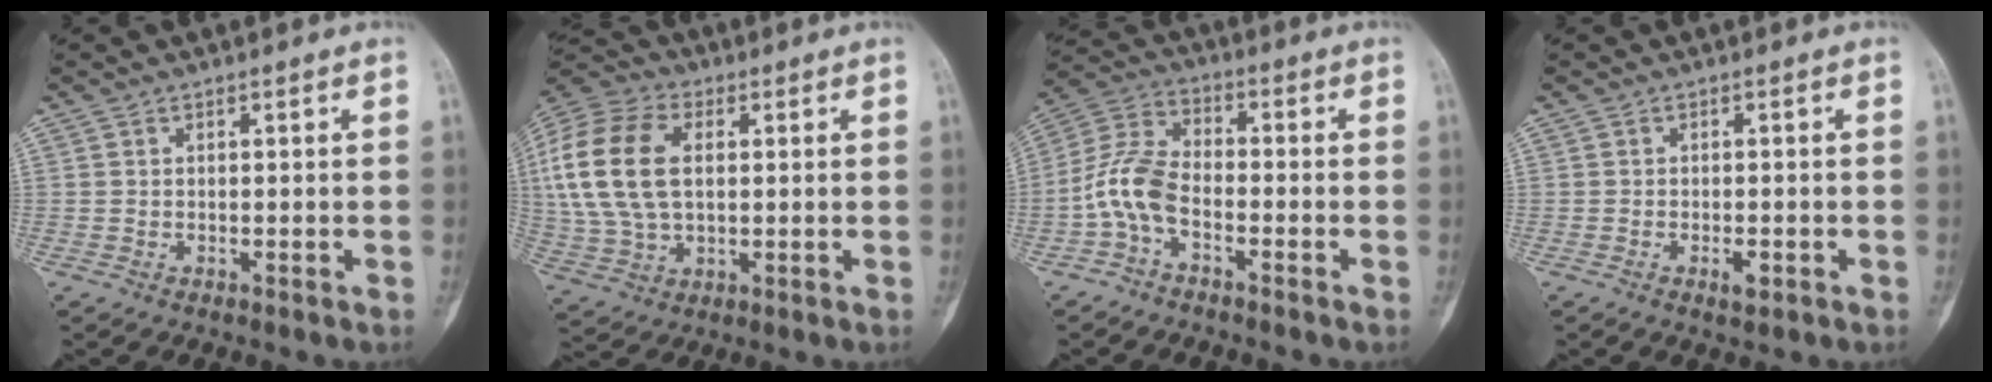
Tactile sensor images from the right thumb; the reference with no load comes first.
{"total": 18.1, "force": [2.7, 11.4, 13.8], "torque": [-0.296, 0.011, 0.051]}
{"total": 8.7, "force": [-3.0, 4.6, 6.7], "torque": [-0.145, 0.034, -0.073]}
{"total": 2.0, "force": [-0.8, 0.8, 1.6], "torque": [-0.026, 0.000, -0.012]}